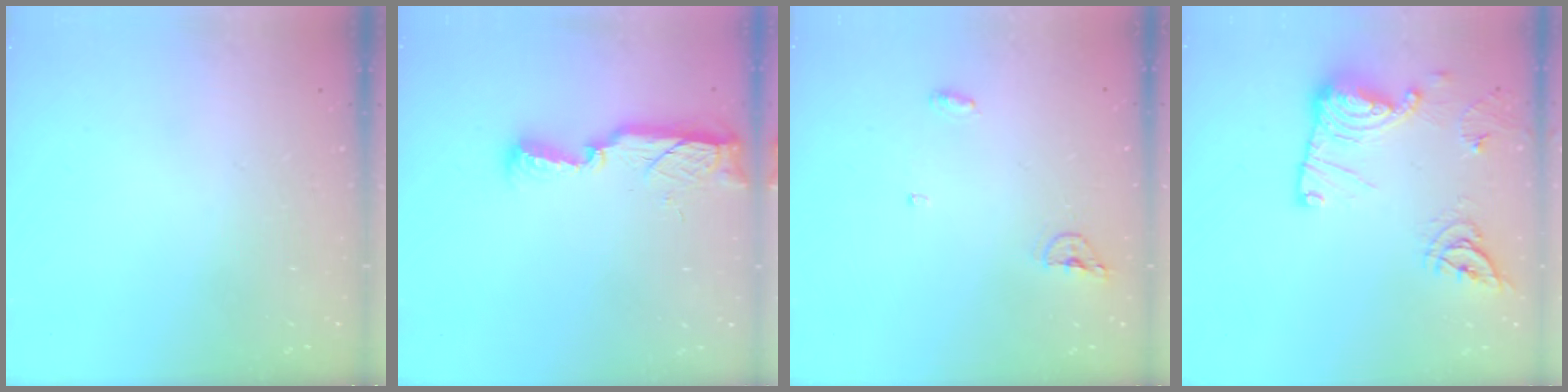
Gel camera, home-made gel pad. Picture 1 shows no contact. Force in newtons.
{"total": 11.7, "press": 10.4, "slide": 5.3}
{"total": 4.8, "press": 4.7, "slide": 1.1}
{"total": 17.4, "press": 17.4, "slide": 1.1}